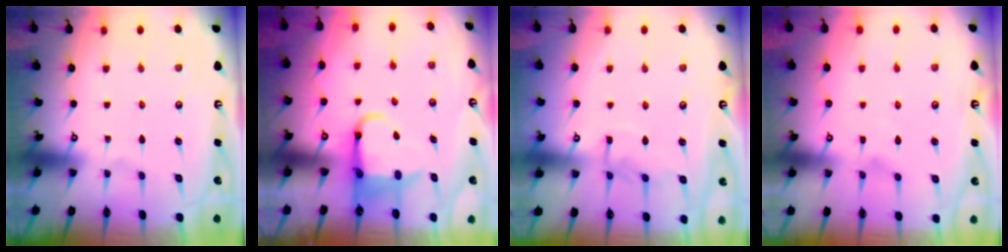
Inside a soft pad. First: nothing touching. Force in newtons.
{"total": 5.4, "press": 5.4, "slide": 0.8}
{"total": 7.1, "press": 7.1, "slide": 0.5}
{"total": 2.2, "press": 2.2, "slide": 0.5}